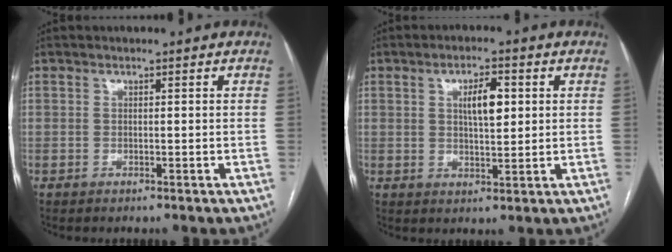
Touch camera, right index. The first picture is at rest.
{"total": 5.3, "force": [1.4, 1.6, 4.8], "torque": [-0.082, 0.005, 0.025]}